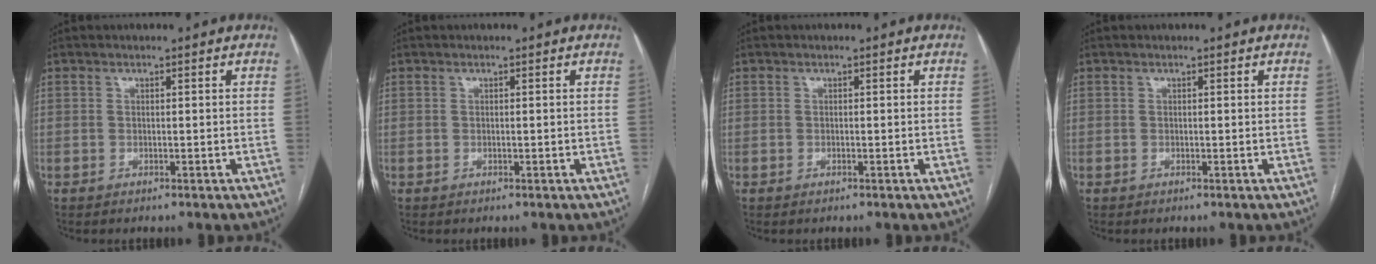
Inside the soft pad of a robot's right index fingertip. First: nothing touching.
{"total": 0.0}
{"total": 0.0}
{"total": 0.0}